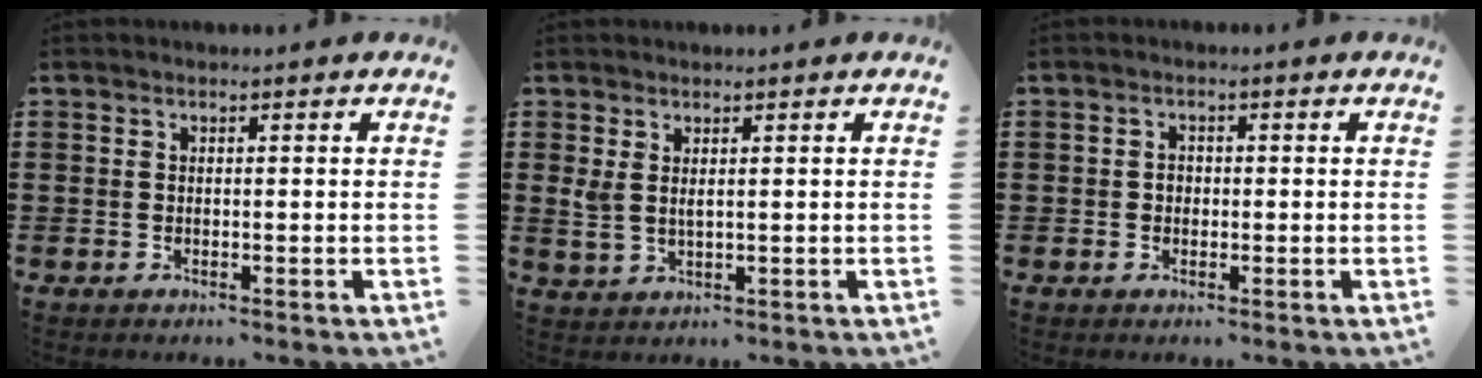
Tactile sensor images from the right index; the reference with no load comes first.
{"total": 2.4, "force": [1.2, 1.0, 1.8], "torque": [-0.046, 0.001, 0.019]}
{"total": 1.2, "force": [-0.2, 1.0, 0.6], "torque": [-0.014, 0.004, -0.005]}